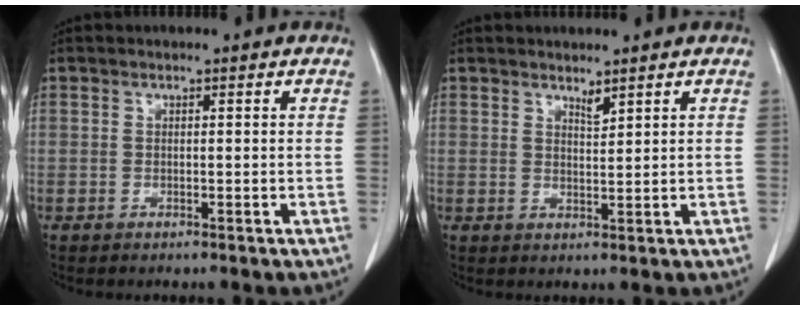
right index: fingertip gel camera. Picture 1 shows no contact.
{"total": 1.6, "force": [1.4, 0.1, 0.8], "torque": [-0.017, -0.008, 0.027]}